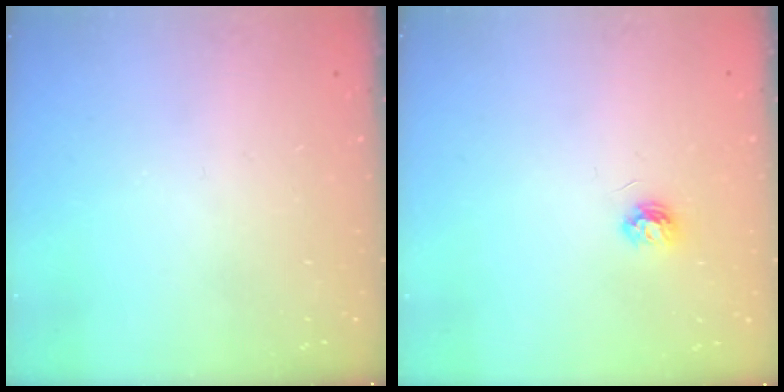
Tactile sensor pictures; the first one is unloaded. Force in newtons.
{"total": 3.9, "press": 3.8, "slide": 0.5}